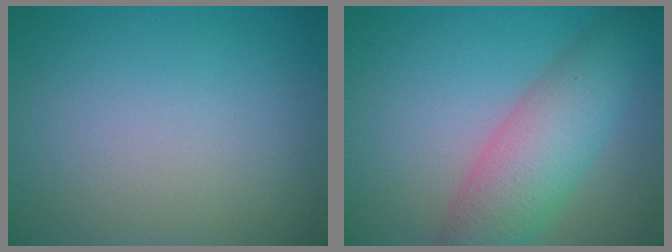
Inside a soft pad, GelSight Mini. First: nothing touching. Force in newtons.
{"total": 6.6, "press": 6.6, "slide": 0.2}